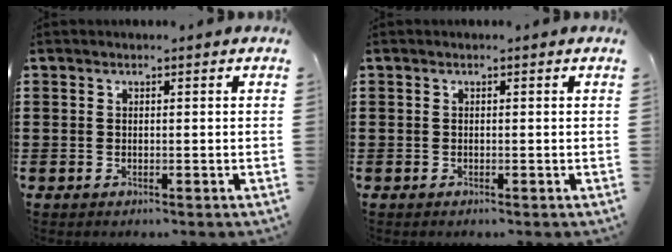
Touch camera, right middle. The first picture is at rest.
{"total": 0.0}